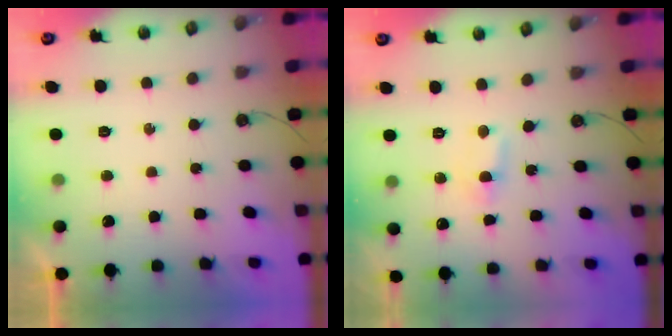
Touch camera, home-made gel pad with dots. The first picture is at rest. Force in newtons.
{"total": 1.0, "press": 0.9, "slide": 0.6}